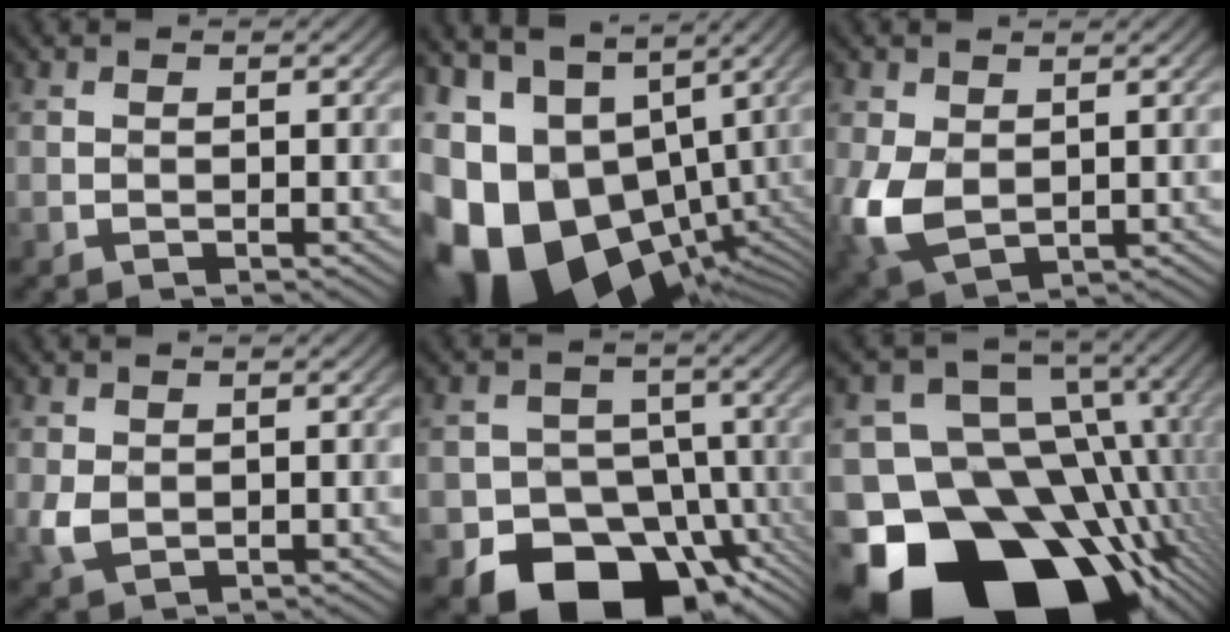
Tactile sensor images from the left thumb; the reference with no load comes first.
{"total": 17.3, "force": [-5.5, 11.3, 11.9], "torque": [-0.236, -0.028, -0.088]}
{"total": 7.0, "force": [-0.1, 4.9, 4.9], "torque": [-0.148, -0.001, -0.003]}
{"total": 2.7, "force": [0.0, 2.1, 1.6], "torque": [-0.054, -0.002, 0.002]}
{"total": 12.7, "force": [-7.3, 8.7, 5.7], "torque": [-0.069, -0.031, -0.132]}
{"total": 21.6, "force": [-12.1, 13.6, 11.6], "torque": [-0.213, -0.024, -0.172]}